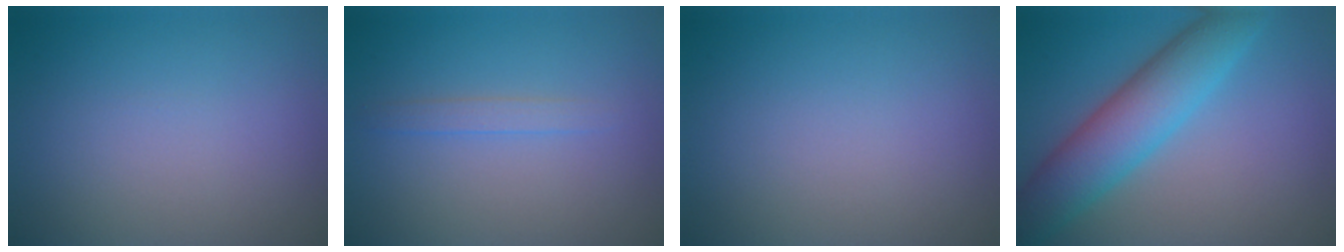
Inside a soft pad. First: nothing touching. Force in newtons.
{"total": 1.1, "press": 1.1, "slide": 0.0}
{"total": 0.0}
{"total": 7.0, "press": 7.0, "slide": 0.0}